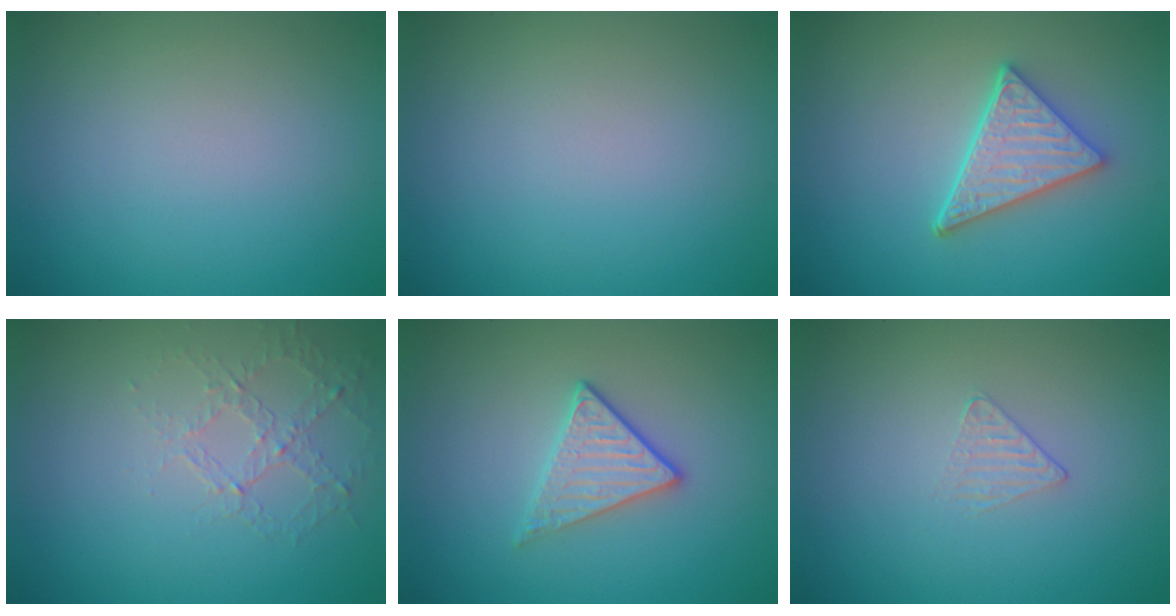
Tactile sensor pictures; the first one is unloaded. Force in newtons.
{"total": 0.0}
{"total": 4.6, "press": 3.7, "slide": 2.7}
{"total": 1.4, "press": 0.8, "slide": 1.2}
{"total": 2.3, "press": 2.0, "slide": 1.0}
{"total": 1.0, "press": 0.3, "slide": 0.9}